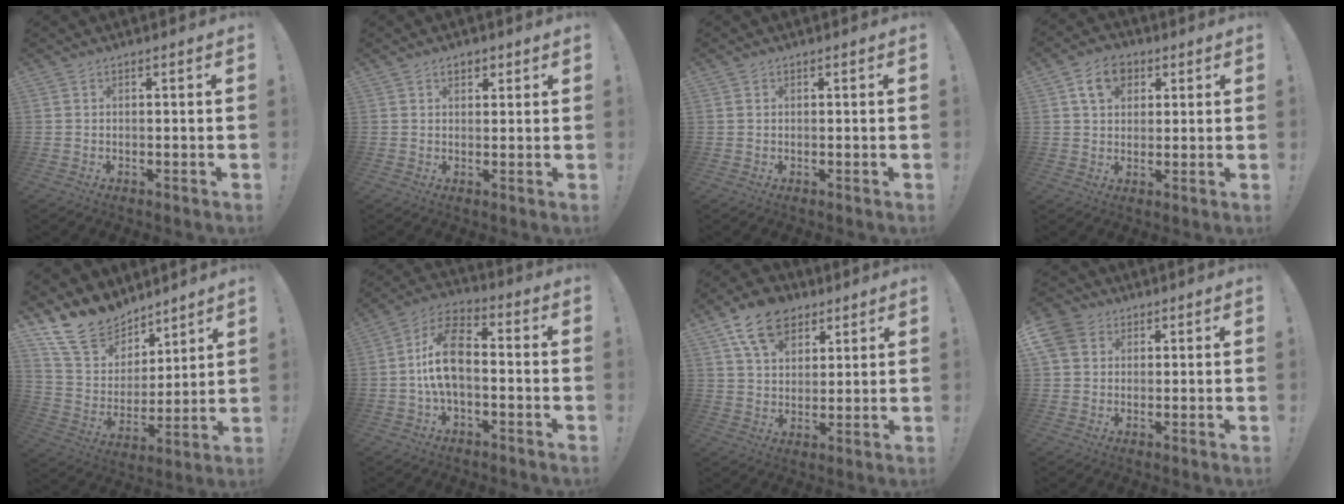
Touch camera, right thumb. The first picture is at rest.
{"total": 2.3, "force": [1.2, 1.7, 0.9], "torque": [-0.004, -0.005, 0.018]}
{"total": 0.6, "force": [0.3, 0.6, 0.0], "torque": [0.003, 0.000, 0.004]}
{"total": 8.8, "force": [3.9, 6.6, 4.3], "torque": [-0.069, 0.003, 0.076]}
{"total": 15.5, "force": [12.1, 8.7, 4.3], "torque": [-0.096, -0.084, 0.233]}
{"total": 12.4, "force": [-1.3, 6.8, 10.3], "torque": [-0.204, 0.019, -0.022]}
{"total": 13.1, "force": [7.6, 8.9, 6.0], "torque": [-0.092, -0.036, 0.144]}
{"total": 7.2, "force": [2.8, 5.8, 3.2], "torque": [-0.059, -0.007, 0.057]}